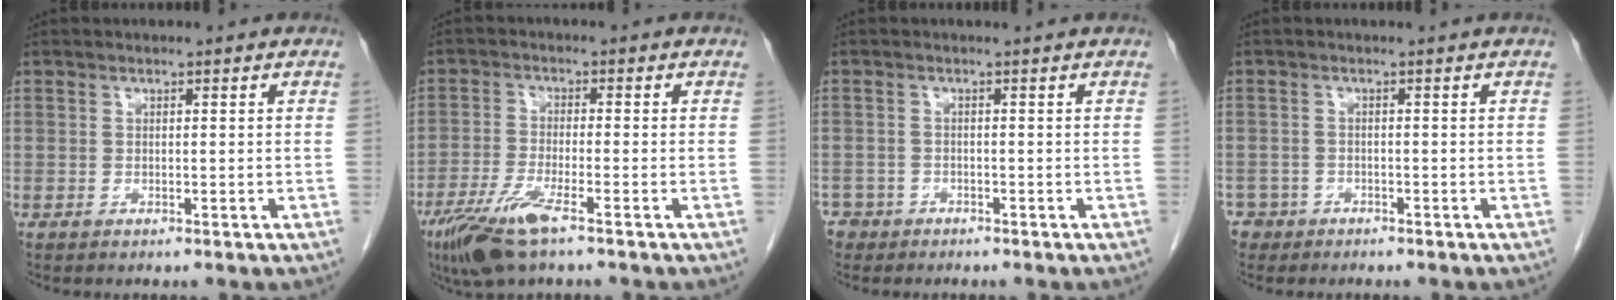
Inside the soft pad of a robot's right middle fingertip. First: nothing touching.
{"total": 7.5, "force": [-4.7, 0.8, 5.7], "torque": [-0.122, -0.018, -0.089]}
{"total": 2.4, "force": [-1.7, 1.7, 0.3], "torque": [0.001, 0.008, -0.026]}
{"total": 2.8, "force": [-2.0, 2.0, -0.1], "torque": [0.007, 0.007, -0.036]}